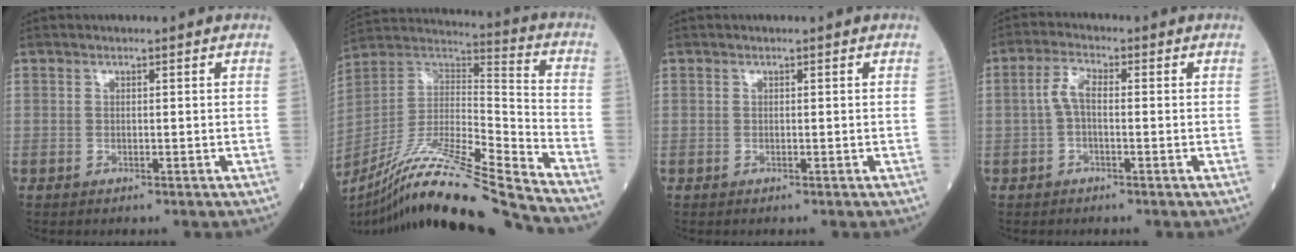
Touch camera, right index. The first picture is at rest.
{"total": 23.6, "force": [-20.3, -1.4, 12.0], "torque": [-0.230, -0.023, -0.356]}
{"total": 0.0}
{"total": 3.5, "force": [-0.2, 1.3, 3.3], "torque": [-0.068, 0.011, -0.006]}